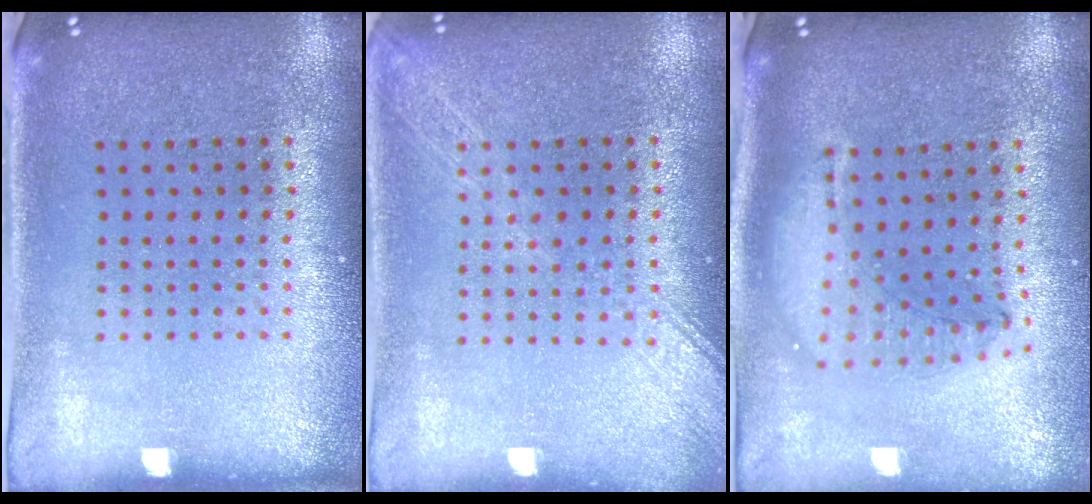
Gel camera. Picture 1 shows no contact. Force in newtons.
{"total": 1.7, "press": 1.7, "slide": 0.3}
{"total": 1.5, "press": 1.3, "slide": 0.7}